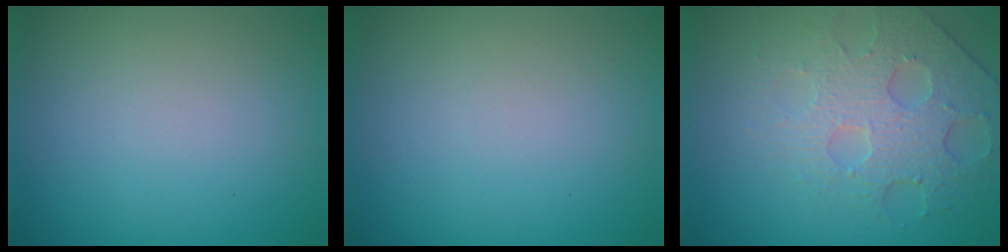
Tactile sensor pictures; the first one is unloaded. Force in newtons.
{"total": 0.0}
{"total": 4.1, "press": 3.9, "slide": 1.3}